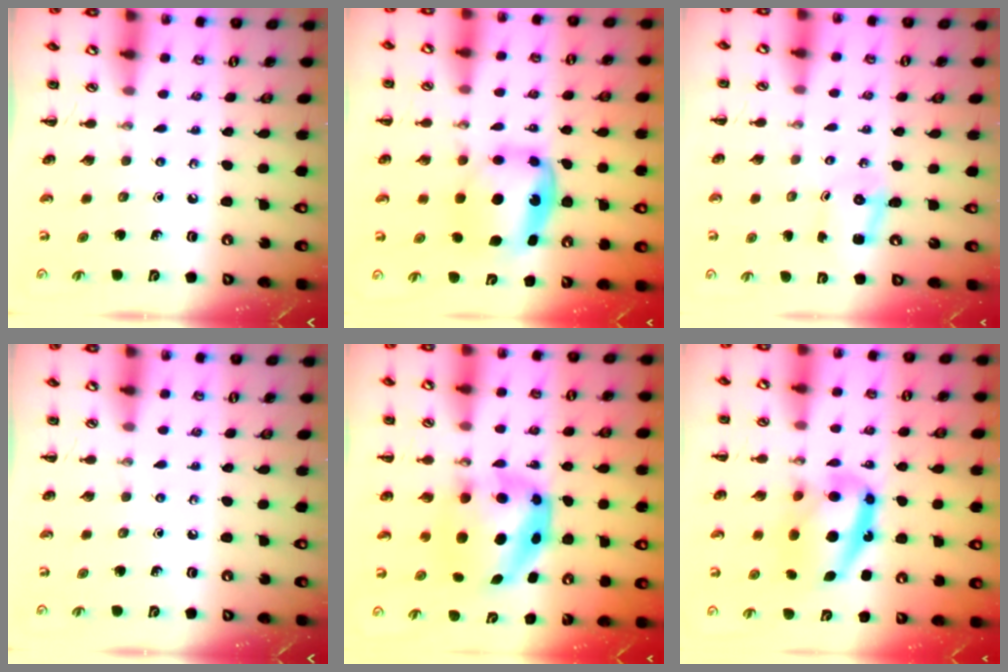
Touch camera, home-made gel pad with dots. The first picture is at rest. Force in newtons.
{"total": 6.0, "press": 5.9, "slide": 1.3}
{"total": 2.5, "press": 2.4, "slide": 0.8}
{"total": 0.0}
{"total": 6.8, "press": 6.7, "slide": 1.3}
{"total": 12.5, "press": 12.1, "slide": 3.1}